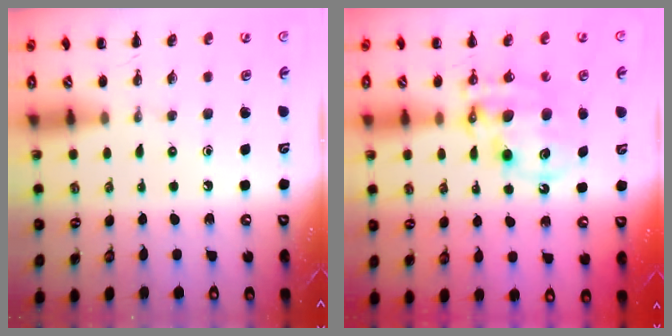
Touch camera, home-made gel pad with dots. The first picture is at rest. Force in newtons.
{"total": 10.9, "press": 10.6, "slide": 2.7}